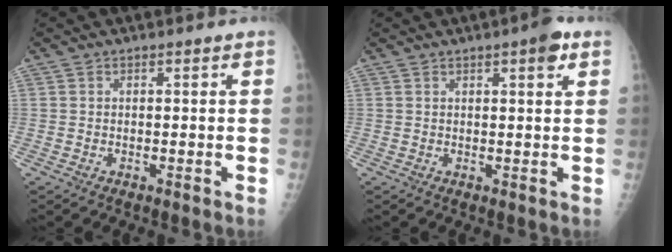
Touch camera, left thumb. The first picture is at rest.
{"total": 3.6, "force": [1.9, 0.9, 3.0], "torque": [-0.035, -0.005, 0.022]}